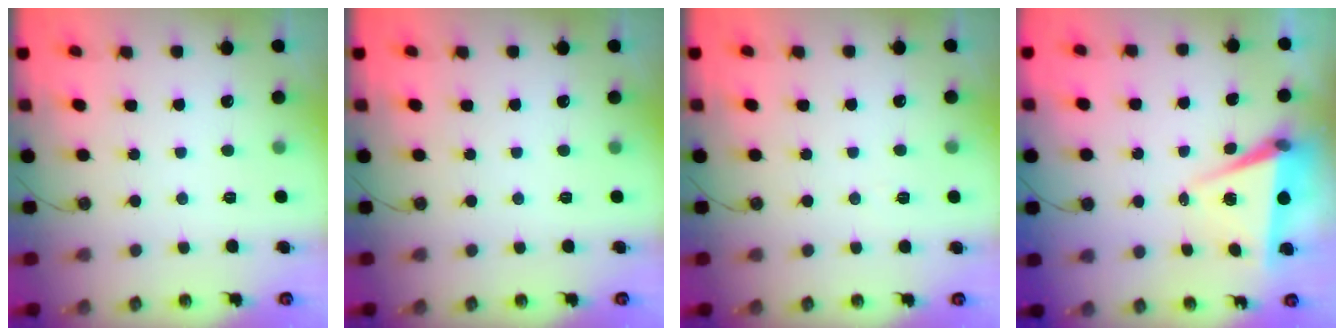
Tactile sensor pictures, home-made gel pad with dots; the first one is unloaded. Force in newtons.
{"total": 0.0}
{"total": 2.9, "press": 2.2, "slide": 1.9}
{"total": 7.4, "press": 5.8, "slide": 4.6}